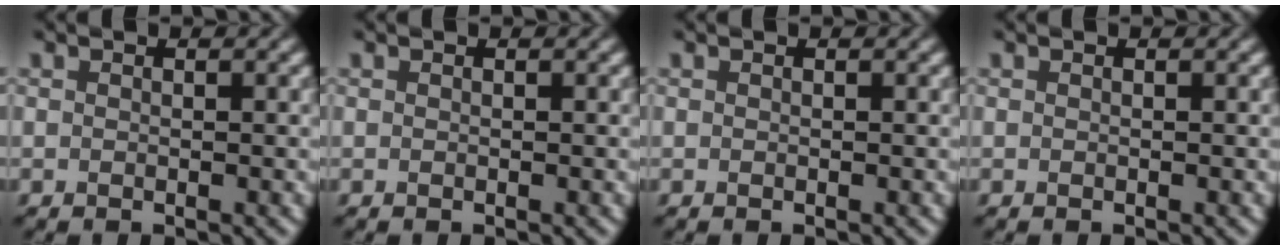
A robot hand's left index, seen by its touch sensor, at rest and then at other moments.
{"total": 0.0}
{"total": 0.0}
{"total": 0.0}